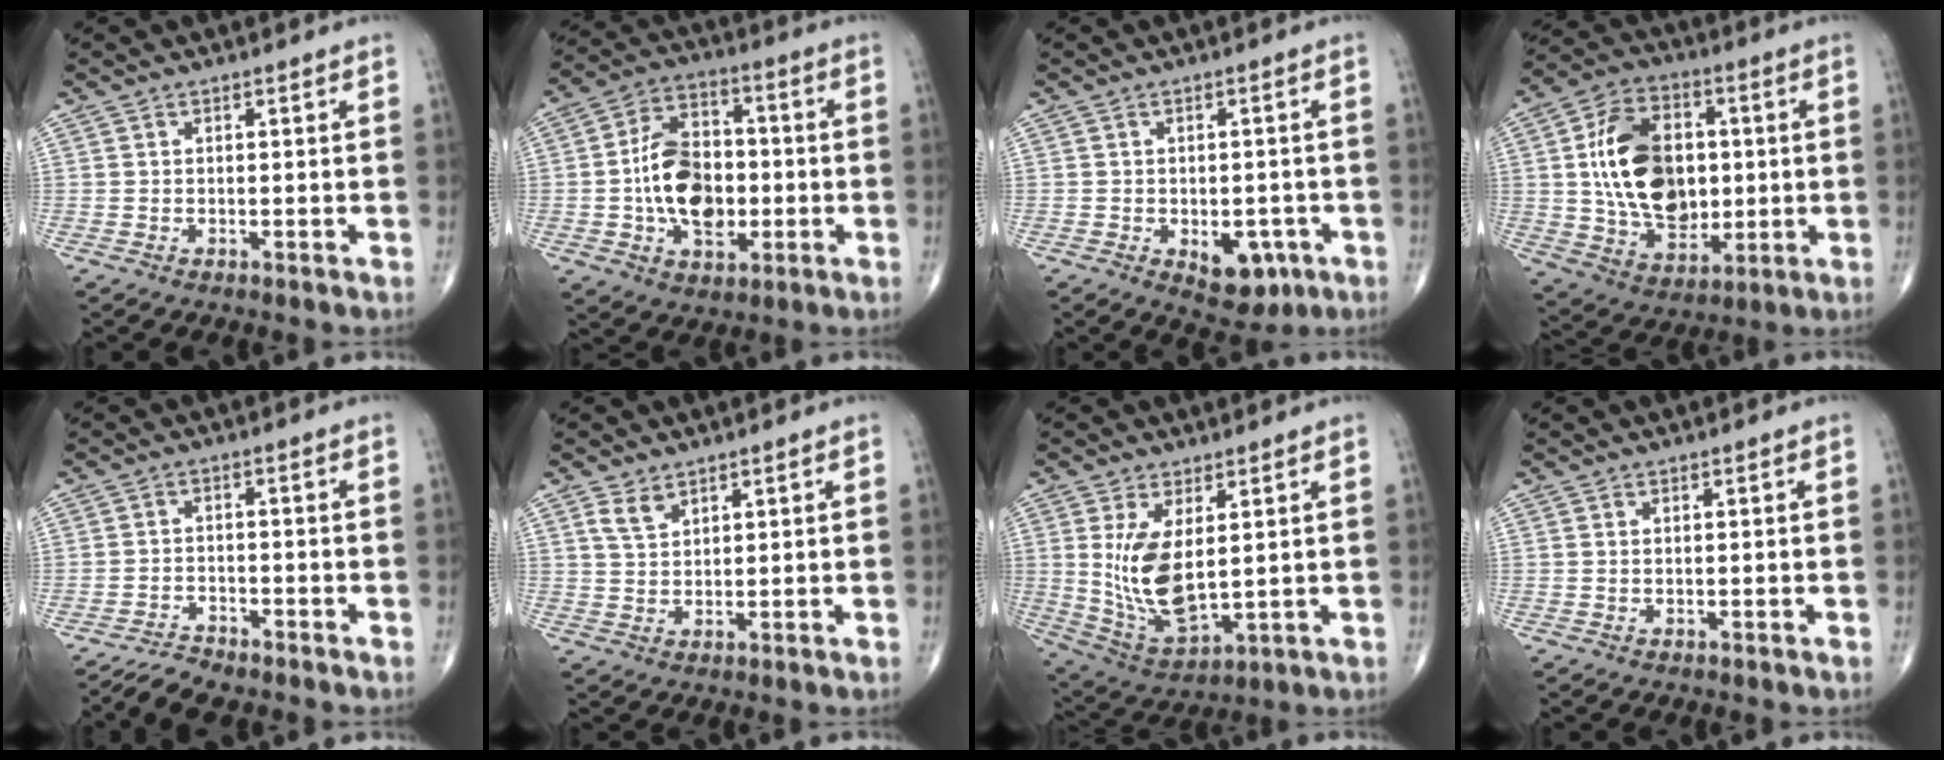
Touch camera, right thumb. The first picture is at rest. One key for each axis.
{"total": 14.9, "fx": -1.7, "fy": 9.9, "fz": 11.0, "tx": -0.162, "ty": 0.025, "tz": -0.029}
{"total": 7.4, "fx": -2.7, "fy": 4.5, "fz": 5.2, "tx": -0.042, "ty": 0.009, "tz": -0.024}
{"total": 18.9, "fx": 1.6, "fy": 12.9, "fz": 13.8, "tx": -0.202, "ty": 0.001, "tz": 0.033}
{"total": 3.5, "fx": -3.4, "fy": 0.5, "fz": 0.9, "tx": -0.028, "ty": 0.008, "tz": -0.063}
{"total": 3.4, "fx": 2.2, "fy": 1.9, "fz": 1.7, "tx": -0.027, "ty": -0.013, "tz": 0.050}
{"total": 12.1, "fx": 1.9, "fy": 5.7, "fz": 10.5, "tx": -0.196, "ty": -0.024, "tz": 0.057}
{"total": 0.0}